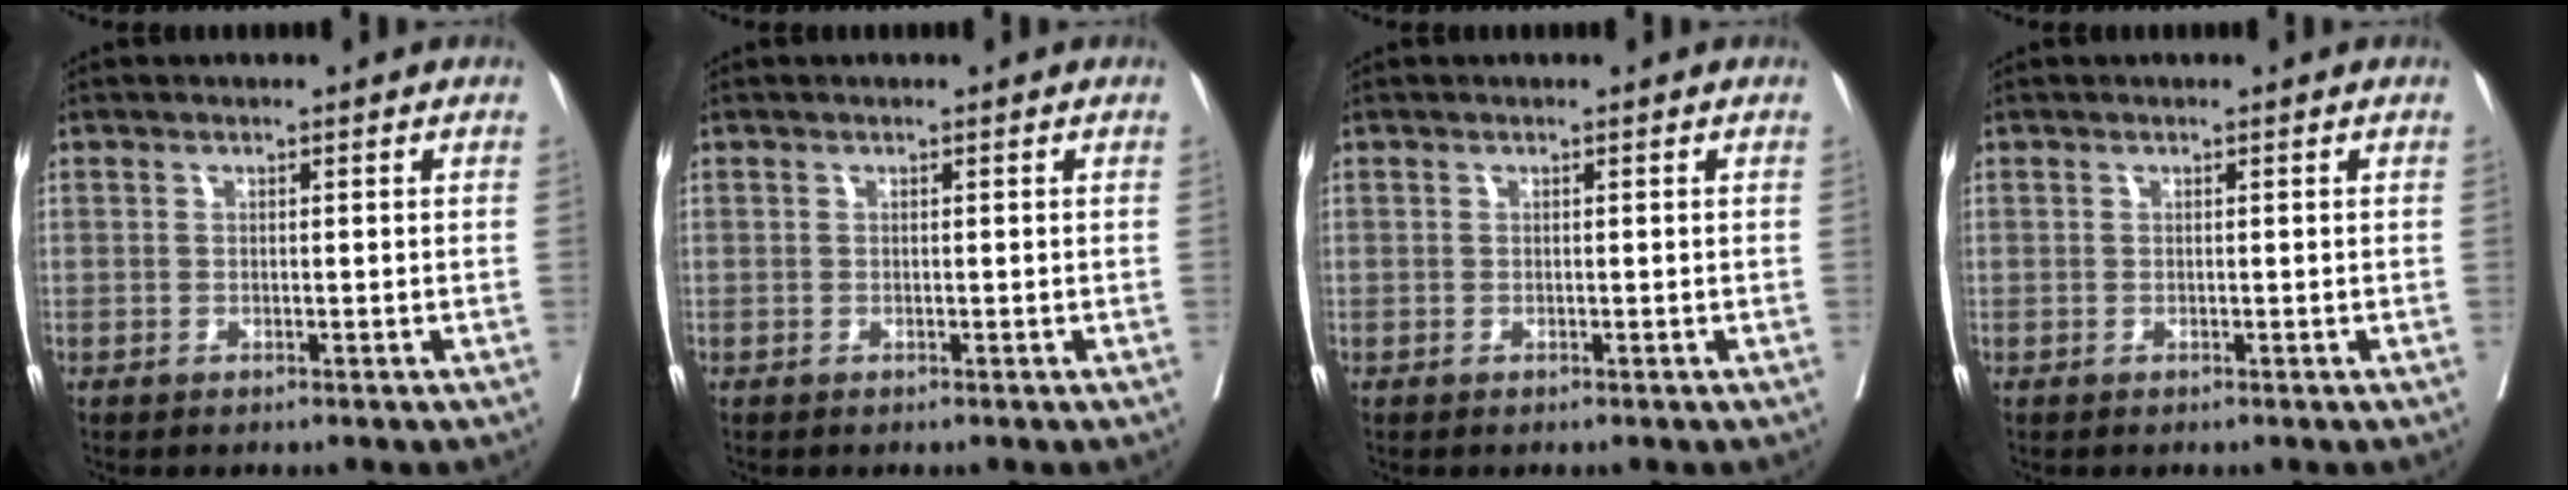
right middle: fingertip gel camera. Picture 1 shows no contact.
{"total": 0.0}
{"total": 0.0}
{"total": 0.0}